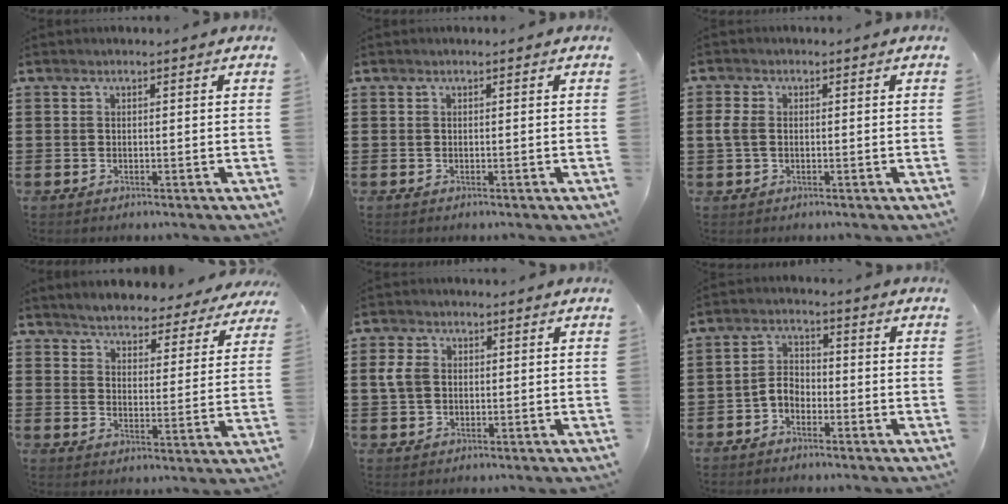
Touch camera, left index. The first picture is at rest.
{"total": 0.0}
{"total": 2.6, "force": [0.0, 1.8, 1.9], "torque": [-0.062, -0.001, -0.008]}
{"total": 4.2, "force": [4.2, 0.0, 0.1], "torque": [-0.027, -0.033, 0.069]}
{"total": 3.3, "force": [0.3, 2.6, 2.0], "torque": [-0.061, 0.005, 0.000]}
{"total": 3.4, "force": [-2.1, 1.9, 1.8], "torque": [-0.050, 0.003, -0.049]}